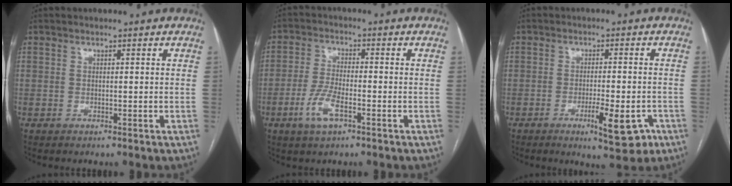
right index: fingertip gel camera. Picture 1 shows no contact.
{"total": 6.2, "force": [-2.9, 1.7, 5.2], "torque": [-0.113, -0.006, -0.055]}
{"total": 7.5, "force": [-3.5, 1.5, 6.4], "torque": [-0.092, -0.007, -0.044]}